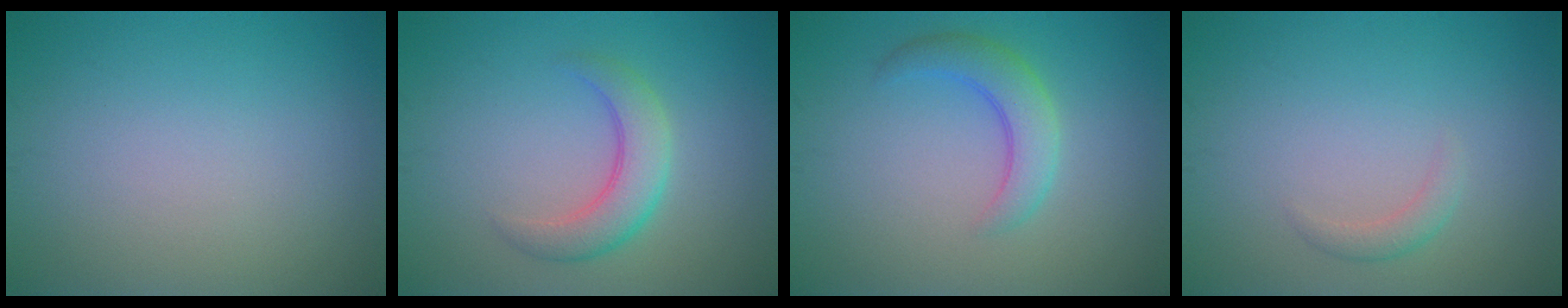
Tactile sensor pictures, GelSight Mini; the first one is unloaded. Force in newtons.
{"total": 3.8, "press": 3.8, "slide": 0.4}
{"total": 3.3, "press": 3.3, "slide": 0.2}
{"total": 1.2, "press": 1.2, "slide": 0.1}